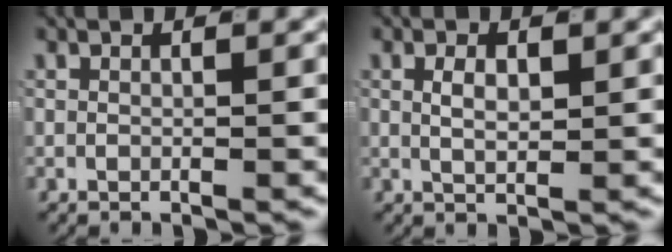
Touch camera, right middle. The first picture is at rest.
{"total": 2.1, "force": [0.4, 0.8, 1.9], "torque": [-0.029, -0.008, 0.012]}